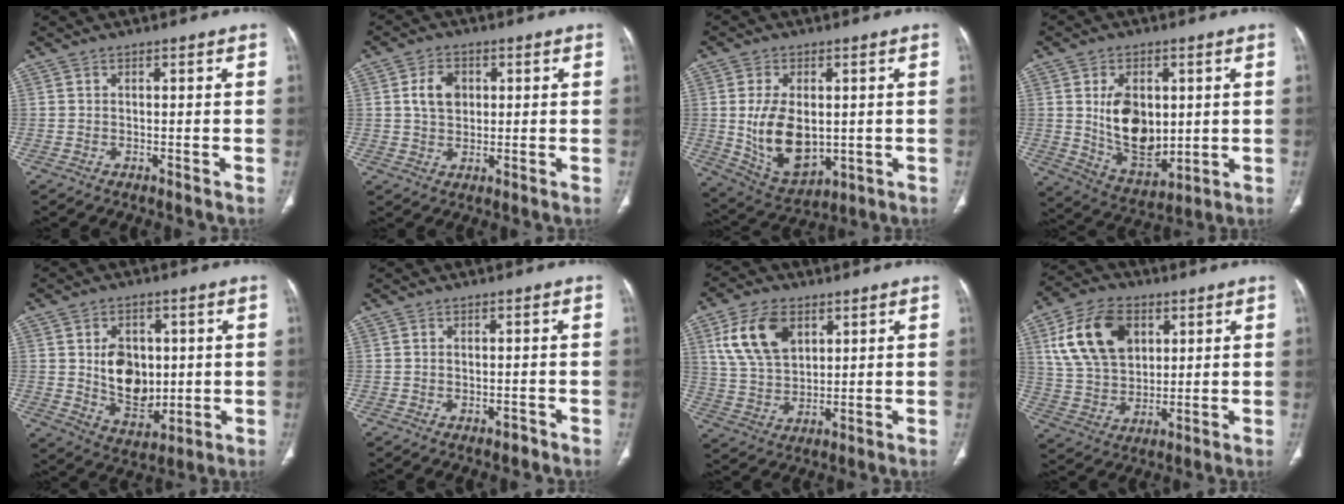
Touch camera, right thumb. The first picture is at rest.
{"total": 5.7, "force": [1.3, 4.2, 3.6], "torque": [-0.052, -0.001, 0.021]}
{"total": 13.5, "force": [0.0, 8.2, 10.7], "torque": [-0.175, -0.012, 0.027]}
{"total": 13.6, "force": [1.7, 8.6, 10.4], "torque": [-0.137, -0.022, 0.048]}
{"total": 11.6, "force": [1.1, 8.3, 8.0], "torque": [-0.087, -0.015, 0.036]}
{"total": 1.5, "force": [-0.7, 0.9, 0.9], "torque": [-0.012, 0.007, -0.006]}
{"total": 12.5, "force": [5.3, 7.8, 8.2], "torque": [-0.141, -0.012, 0.108]}
{"total": 16.2, "force": [5.8, 10.8, 10.5], "torque": [-0.173, -0.008, 0.113]}